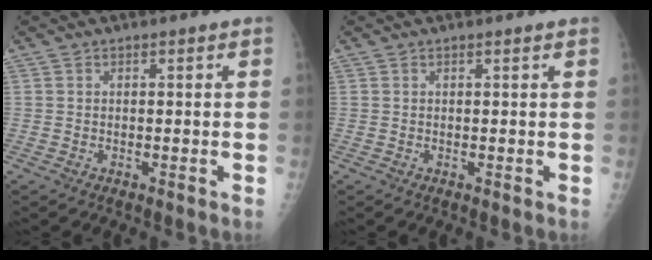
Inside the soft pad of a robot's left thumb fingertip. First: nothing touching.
{"total": 0.6, "force": [0.6, 0.0, 0.3], "torque": [-0.007, 0.001, 0.010]}